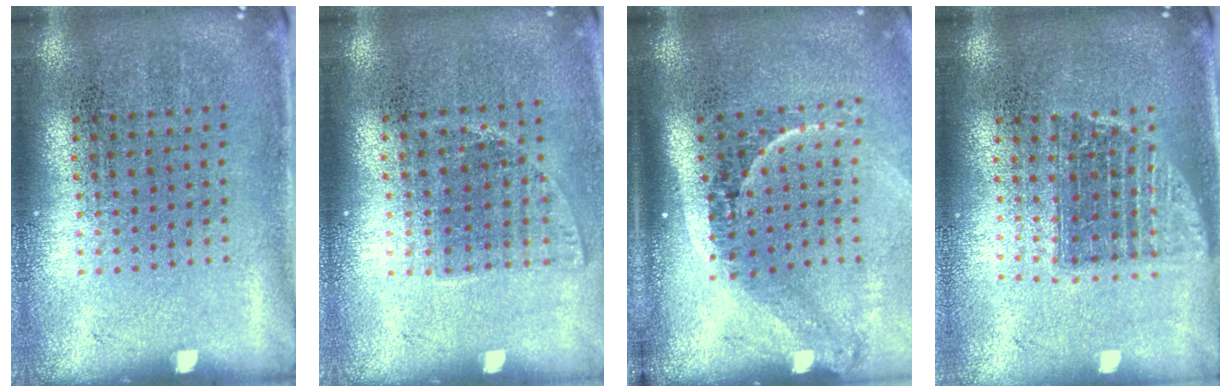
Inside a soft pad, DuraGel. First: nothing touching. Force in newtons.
{"total": 1.0, "press": 0.9, "slide": 0.5}
{"total": 2.3, "press": 1.4, "slide": 1.8}
{"total": 1.3, "press": 1.1, "slide": 0.8}